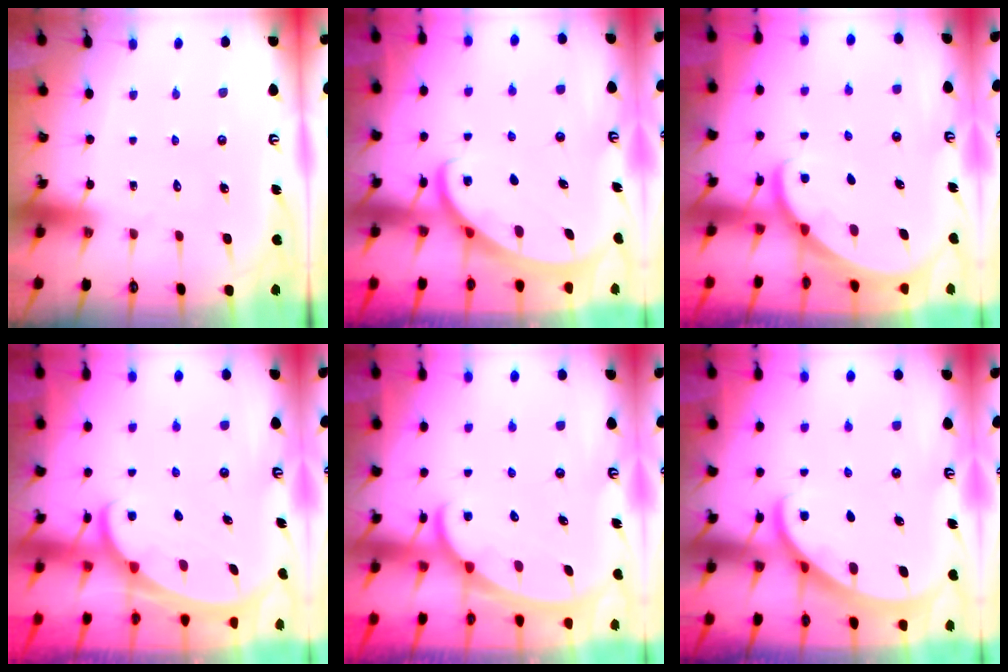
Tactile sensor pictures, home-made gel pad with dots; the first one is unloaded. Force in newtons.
{"total": 2.4, "press": 2.4, "slide": 0.4}
{"total": 2.0, "press": 2.0, "slide": 0.2}
{"total": 2.4, "press": 2.4, "slide": 0.3}
{"total": 2.5, "press": 2.5, "slide": 0.3}
{"total": 2.3, "press": 2.3, "slide": 0.2}